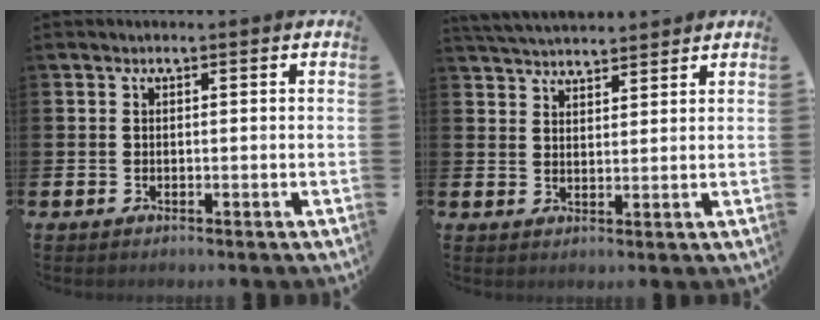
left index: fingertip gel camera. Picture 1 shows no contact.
{"total": 4.1, "force": [4.1, 0.5, 0.2], "torque": [-0.009, -0.020, 0.074]}